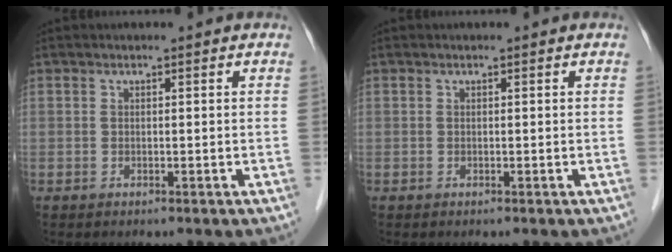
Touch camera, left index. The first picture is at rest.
{"total": 0.0}